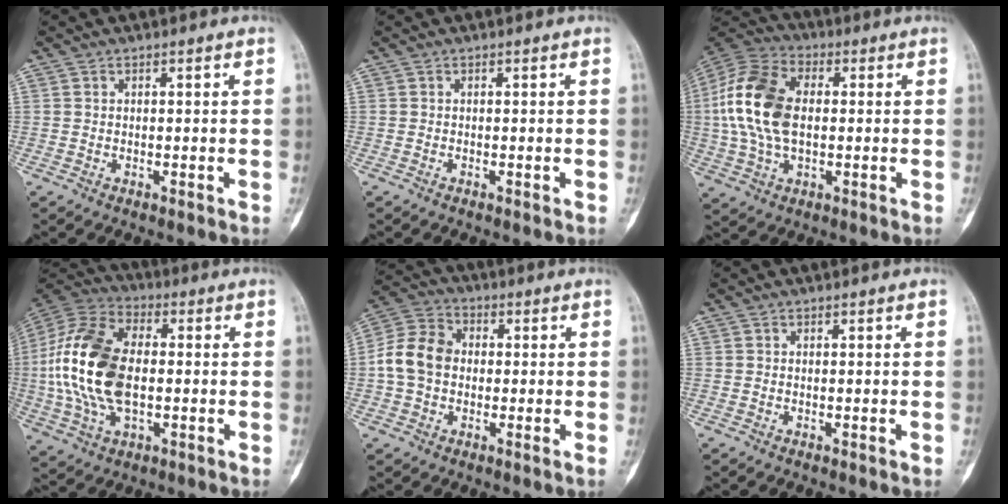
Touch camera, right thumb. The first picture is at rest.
{"total": 0.0}
{"total": 17.1, "force": [0.5, 10.7, 13.4], "torque": [-0.269, 0.019, 0.006]}
{"total": 20.8, "force": [-0.9, 12.3, 16.8], "torque": [-0.346, 0.014, -0.017]}
{"total": 9.9, "force": [-0.4, 7.6, 6.2], "torque": [-0.112, 0.029, -0.020]}
{"total": 0.0}